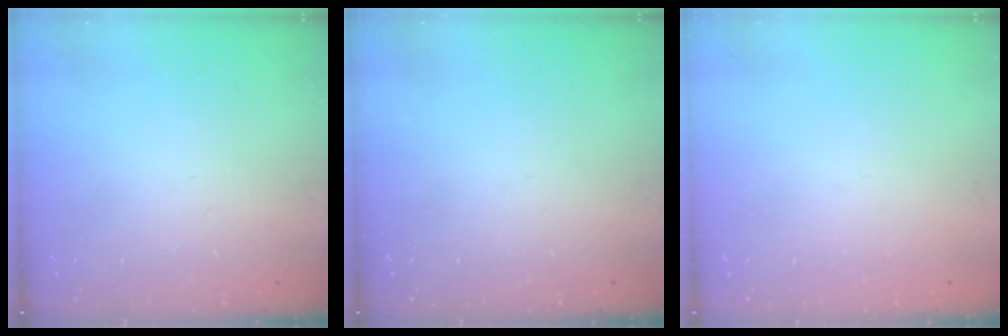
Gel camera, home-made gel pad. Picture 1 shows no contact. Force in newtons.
{"total": 0.0}
{"total": 1.6, "press": 1.6, "slide": 0.2}